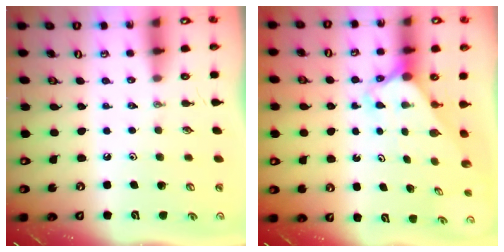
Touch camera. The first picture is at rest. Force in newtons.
{"total": 2.3, "press": 2.3, "slide": 0.2}